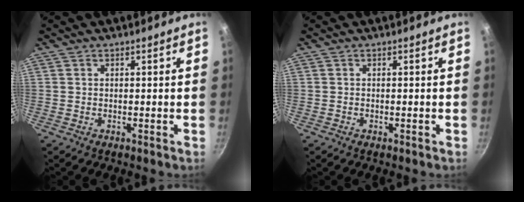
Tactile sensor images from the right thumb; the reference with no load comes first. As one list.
[{"total": 0.0}]